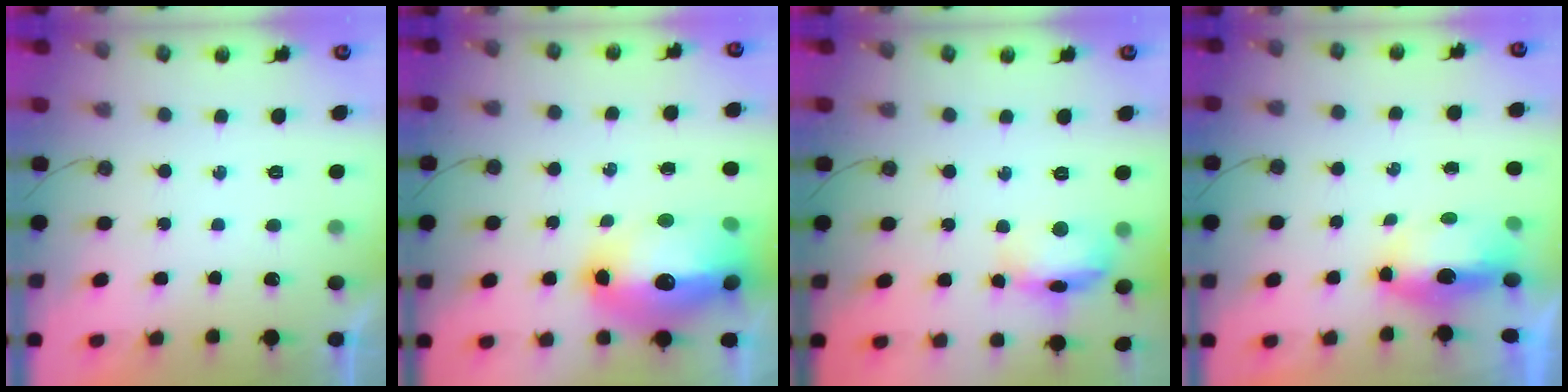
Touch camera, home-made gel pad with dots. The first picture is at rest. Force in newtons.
{"total": 22.1, "press": 21.4, "slide": 5.3}
{"total": 13.7, "press": 13.6, "slide": 1.2}
{"total": 6.7, "press": 6.7, "slide": 0.8}